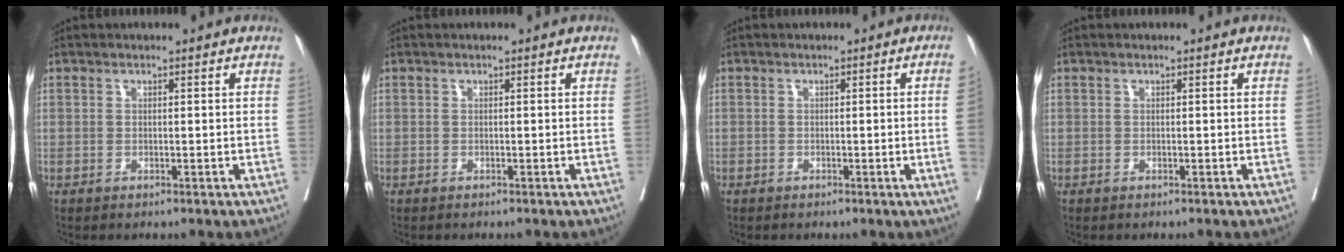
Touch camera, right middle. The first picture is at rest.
{"total": 0.5, "force": [-0.5, 0.1, 0.2], "torque": [-0.006, -0.003, -0.010]}
{"total": 1.7, "force": [-0.3, -0.6, 1.6], "torque": [-0.019, -0.003, -0.005]}
{"total": 0.0}